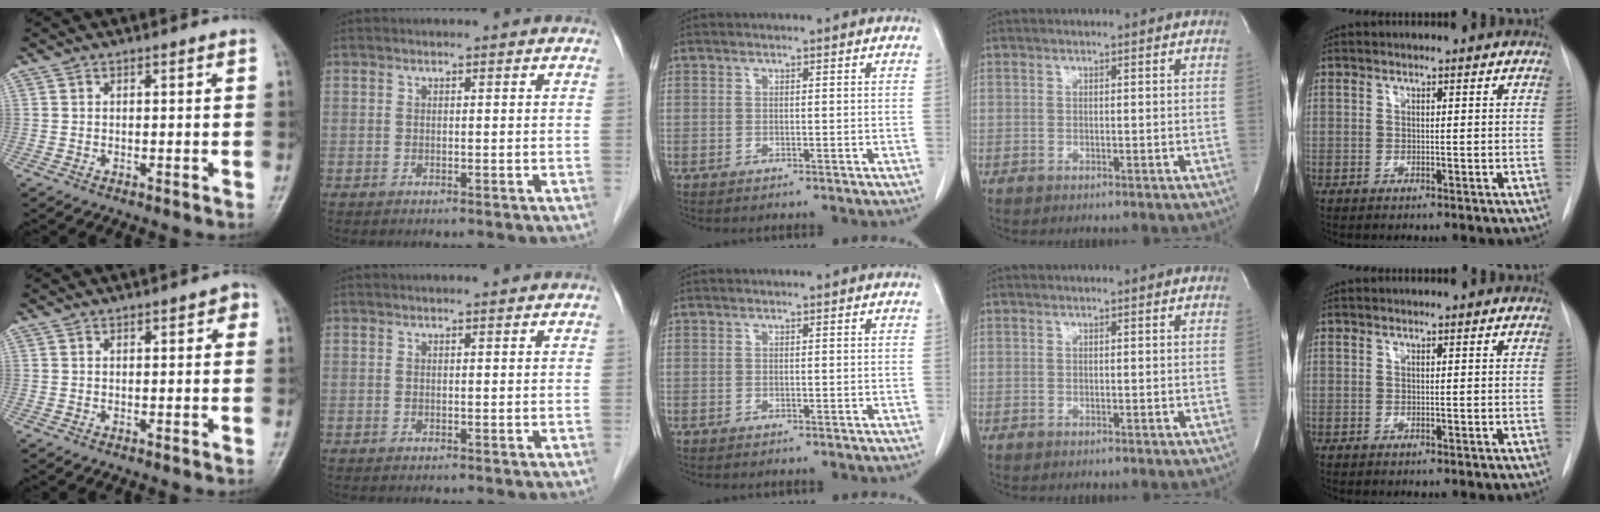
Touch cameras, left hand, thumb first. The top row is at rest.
{"thumb": {"total": 2.2, "force": [0.8, 1.2, 1.7], "torque": [-0.010, 0.003, 0.007]}, "index": {"total": 1.1, "force": [1.0, -0.1, 0.5], "torque": [-0.008, 0.009, 0.018]}}